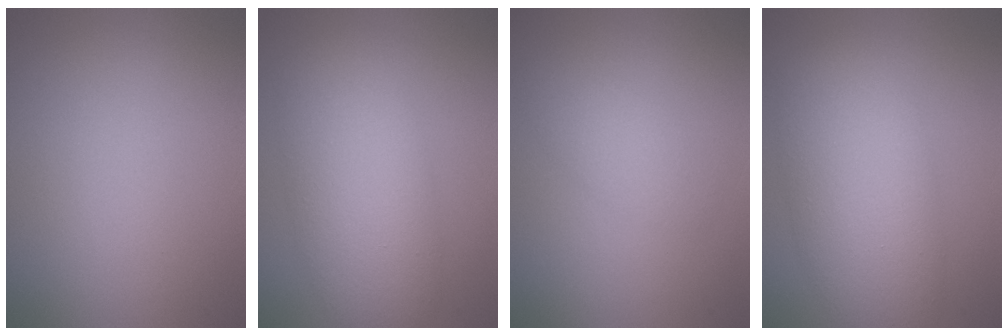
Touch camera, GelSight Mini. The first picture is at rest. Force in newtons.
{"total": 6.4, "press": 6.4, "slide": 0.5}
{"total": 1.6, "press": 1.6, "slide": 0.1}
{"total": 6.8, "press": 6.8, "slide": 0.3}